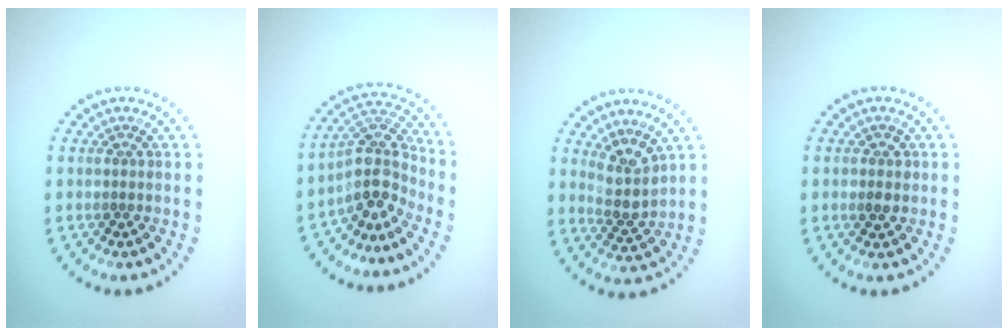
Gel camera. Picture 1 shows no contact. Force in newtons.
{"total": 4.1, "press": 3.0, "slide": 2.8}
{"total": 2.9, "press": 2.3, "slide": 1.7}
{"total": 1.4, "press": 1.3, "slide": 0.3}